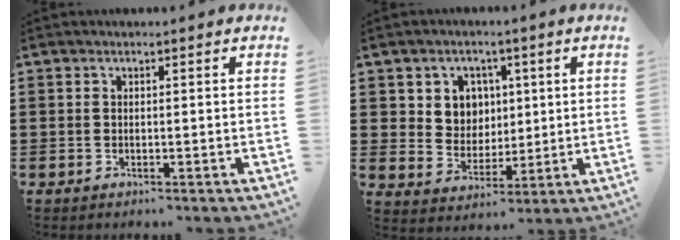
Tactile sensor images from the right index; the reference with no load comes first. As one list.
[{"total": 5.7, "force": [2.1, 5.2, 1.5], "torque": [-0.049, 0.010, 0.034]}]